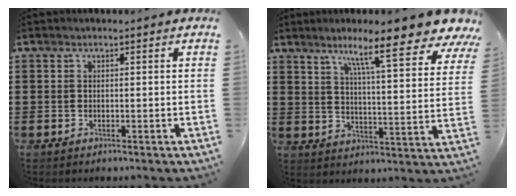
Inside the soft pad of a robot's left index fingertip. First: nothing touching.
{"total": 11.5, "force": [8.5, 0.6, 7.7], "torque": [-0.141, -0.045, 0.135]}